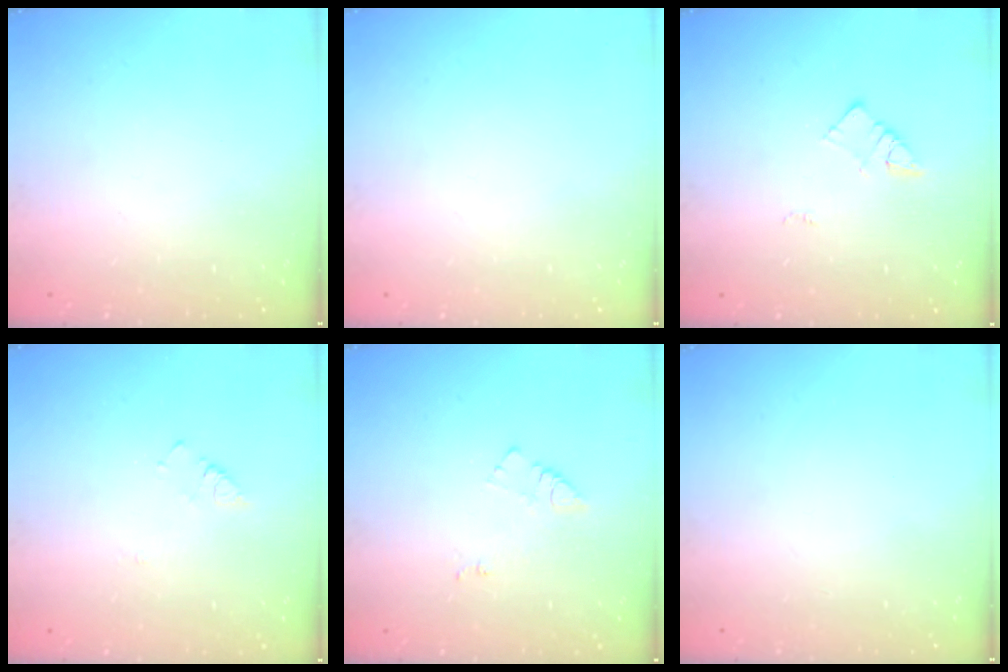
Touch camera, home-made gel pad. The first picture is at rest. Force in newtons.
{"total": 0.0}
{"total": 3.3, "press": 3.3, "slide": 0.2}
{"total": 3.1, "press": 3.1, "slide": 0.5}
{"total": 6.2, "press": 6.2, "slide": 0.8}
{"total": 1.5, "press": 1.5, "slide": 0.1}